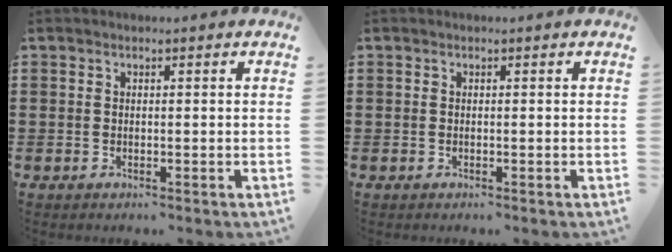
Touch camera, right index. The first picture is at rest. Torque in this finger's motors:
{"motor_torque": [1.12, 1.02, 0.01, 0.00]}